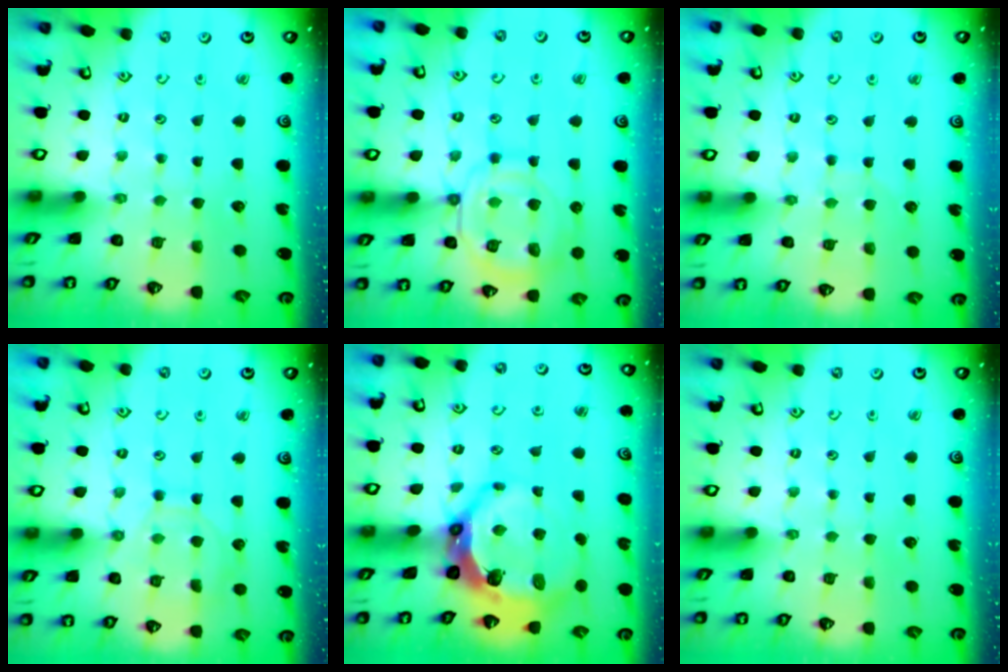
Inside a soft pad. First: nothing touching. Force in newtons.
{"total": 13.5, "press": 13.4, "slide": 1.3}
{"total": 6.8, "press": 6.7, "slide": 0.4}
{"total": 8.4, "press": 8.3, "slide": 0.8}
{"total": 11.1, "press": 10.2, "slide": 4.4}
{"total": 0.0}